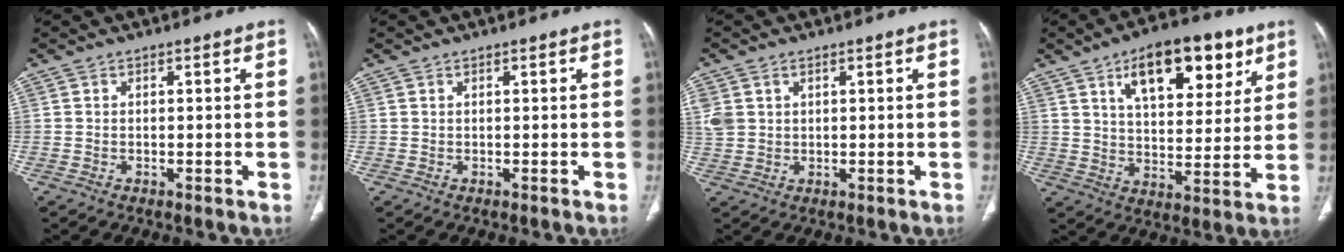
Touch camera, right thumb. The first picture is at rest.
{"total": 0.0}
{"total": 5.6, "force": [1.5, 4.6, 2.9], "torque": [-0.077, 0.004, 0.041]}
{"total": 18.2, "force": [9.1, 8.8, 13.0], "torque": [-0.144, -0.028, 0.143]}